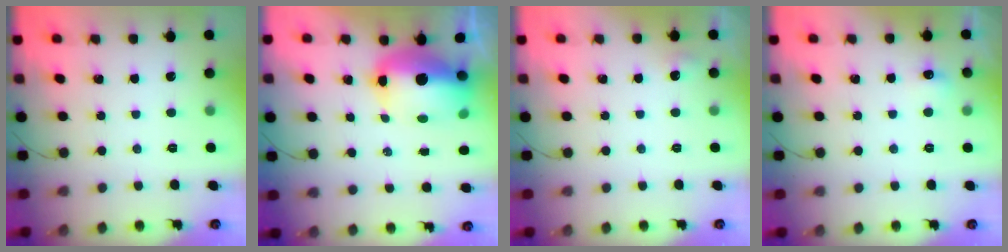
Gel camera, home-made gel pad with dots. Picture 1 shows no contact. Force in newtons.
{"total": 13.7, "press": 13.3, "slide": 3.3}
{"total": 4.0, "press": 3.7, "slide": 1.4}
{"total": 5.3, "press": 5.1, "slide": 1.4}